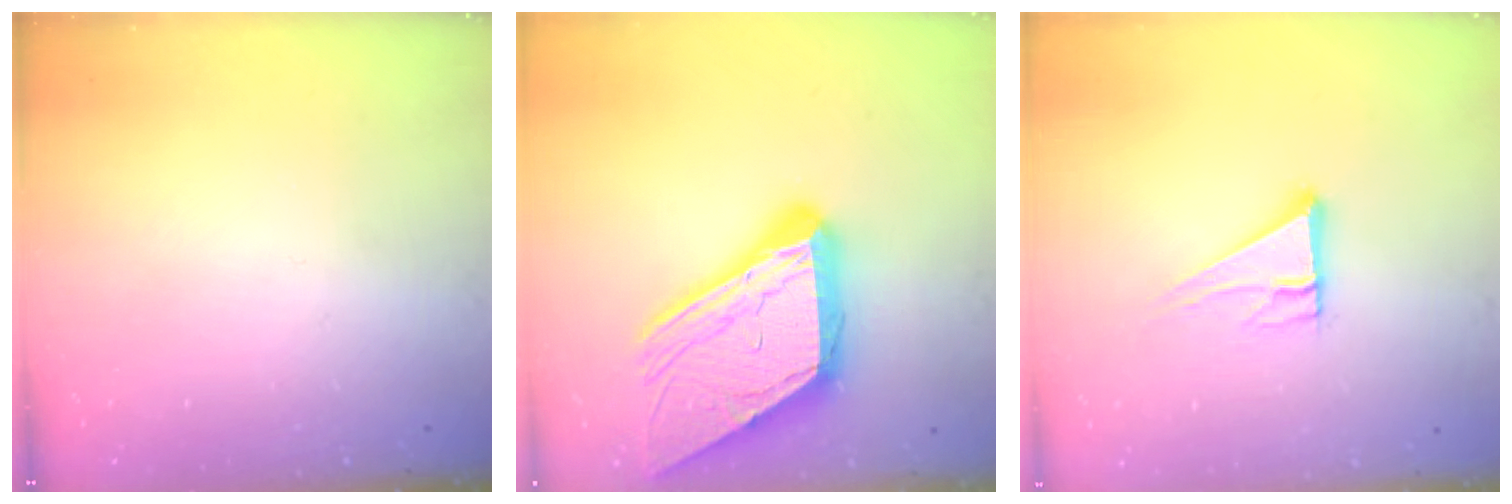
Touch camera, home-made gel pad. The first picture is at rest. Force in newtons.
{"total": 23.0, "press": 22.9, "slide": 2.4}
{"total": 8.5, "press": 8.4, "slide": 0.8}